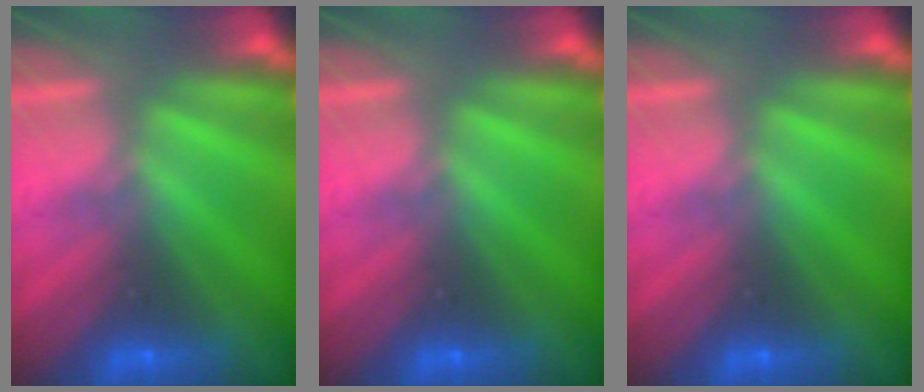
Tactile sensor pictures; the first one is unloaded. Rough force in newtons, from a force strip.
{"total": 0.0}
{"total": 0.0}